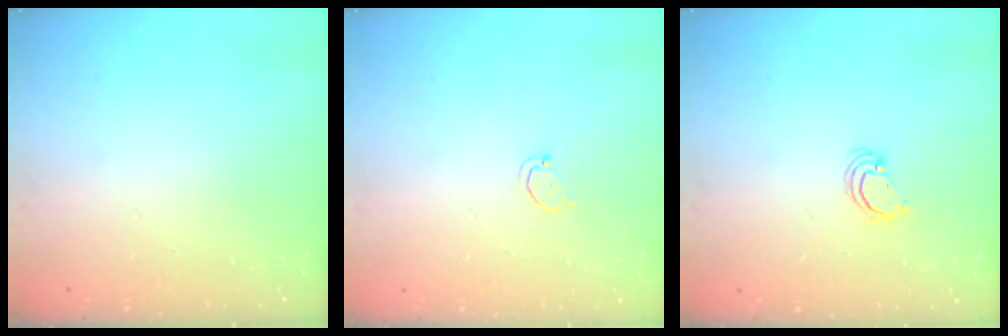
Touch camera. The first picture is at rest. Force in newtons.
{"total": 1.7, "press": 1.7, "slide": 0.2}
{"total": 2.3, "press": 2.3, "slide": 0.3}